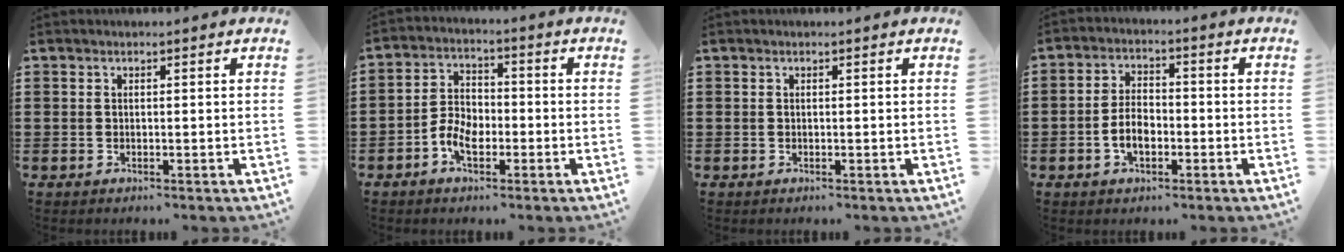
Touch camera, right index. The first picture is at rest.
{"total": 5.0, "force": [-2.4, 2.9, 3.3], "torque": [-0.082, 0.001, -0.050]}
{"total": 0.0}
{"total": 4.9, "force": [-1.6, 2.6, 3.9], "torque": [-0.092, -0.003, -0.035]}